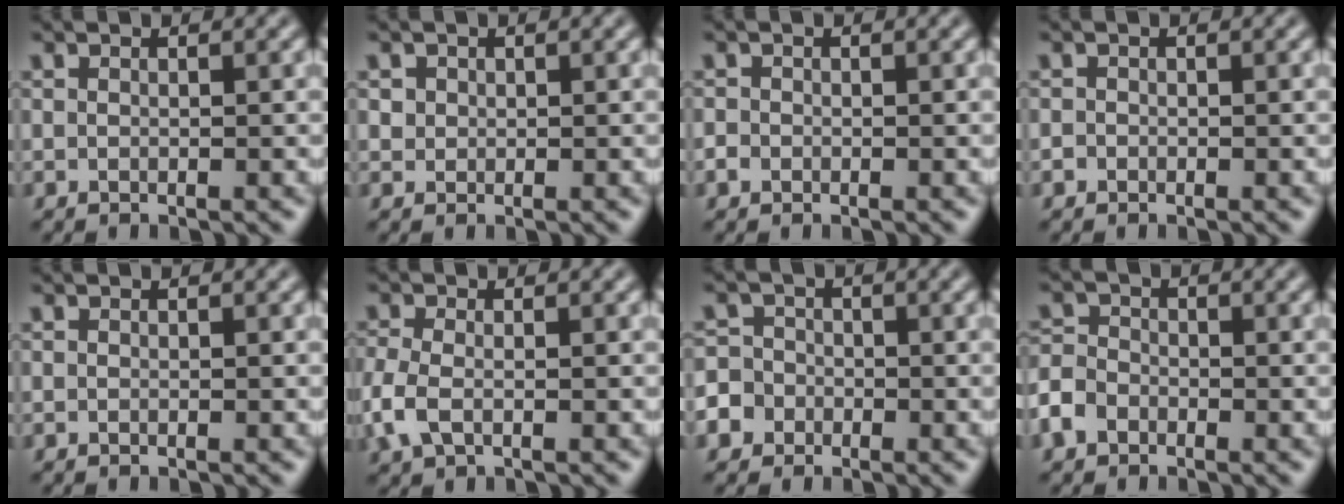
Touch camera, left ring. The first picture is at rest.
{"total": 0.9, "force": [0.2, 0.8, 0.1], "torque": [0.003, -0.003, 0.008]}
{"total": 0.8, "force": [-0.4, 0.7, 0.2], "torque": [-0.001, -0.001, -0.010]}
{"total": 0.5, "force": [-0.3, 0.4, 0.0], "torque": [0.001, -0.003, -0.006]}
{"total": 0.0}
{"total": 3.2, "force": [-0.9, 1.9, 2.4], "torque": [-0.069, -0.002, -0.025]}
{"total": 6.4, "force": [-3.3, 5.3, 1.3], "torque": [-0.028, -0.010, -0.078]}
{"total": 3.0, "force": [-1.6, 2.2, 1.2], "torque": [-0.029, 0.002, -0.042]}